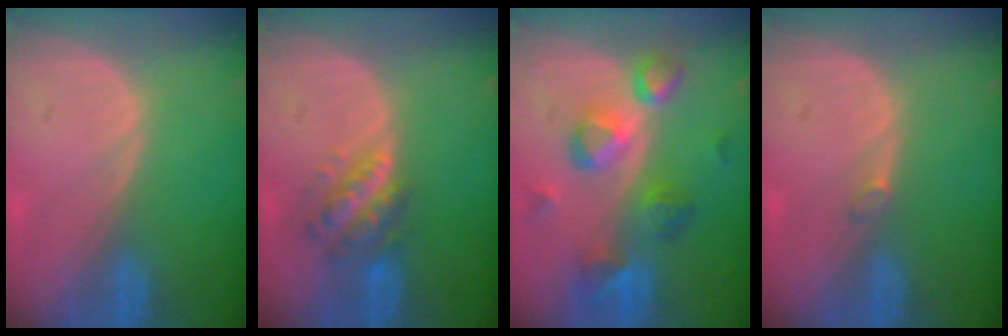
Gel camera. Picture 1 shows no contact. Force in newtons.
{"total": 5.7, "press": 5.3, "slide": 2.3}
{"total": 9.4, "press": 8.2, "slide": 4.6}
{"total": 0.8, "press": 0.8, "slide": 0.2}